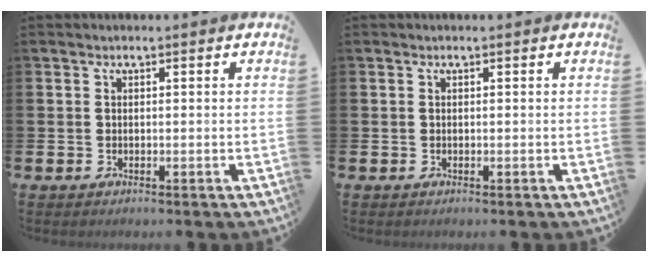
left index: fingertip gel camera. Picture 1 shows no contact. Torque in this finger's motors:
{"motor_torque": [0.00, 0.00, 0.00, 0.00]}